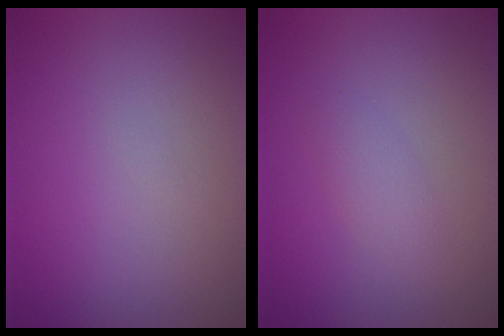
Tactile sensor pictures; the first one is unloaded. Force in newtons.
{"total": 1.4, "press": 1.3, "slide": 0.1}